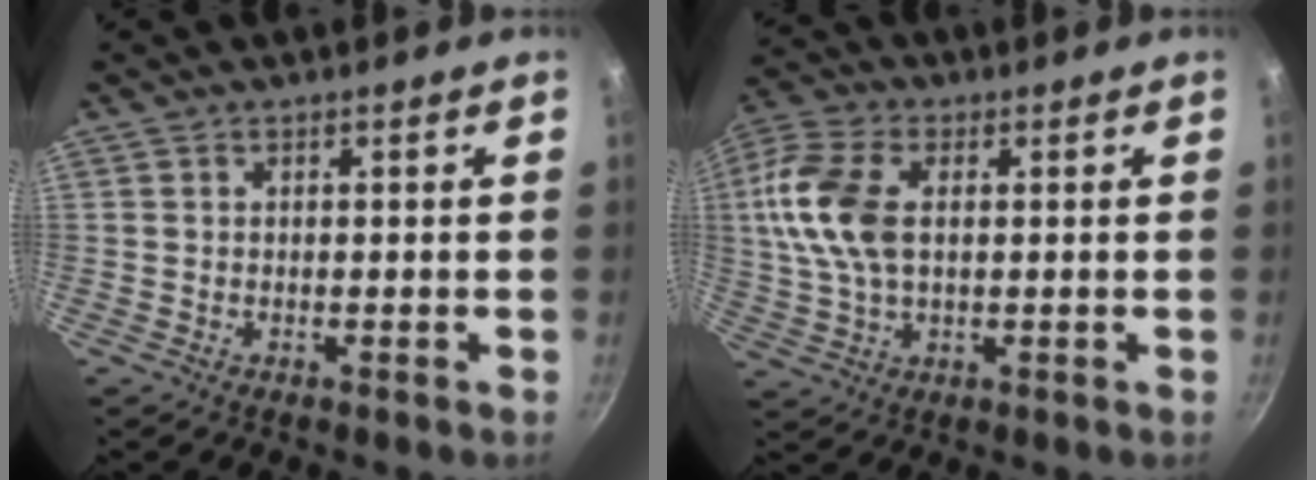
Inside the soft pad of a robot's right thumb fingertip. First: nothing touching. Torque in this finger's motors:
{"motor_torque": [0.52, 2.86, 1.55, 0.17, 0.18]}